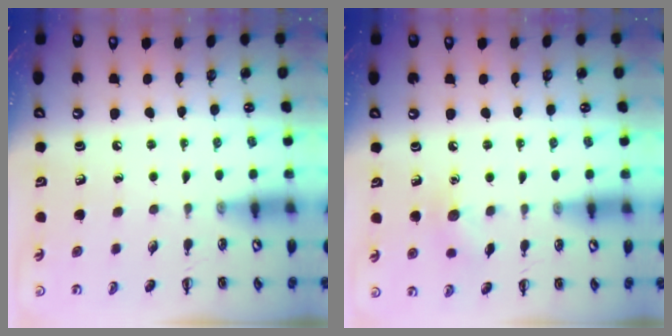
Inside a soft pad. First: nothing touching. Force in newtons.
{"total": 7.4, "press": 7.1, "slide": 1.9}